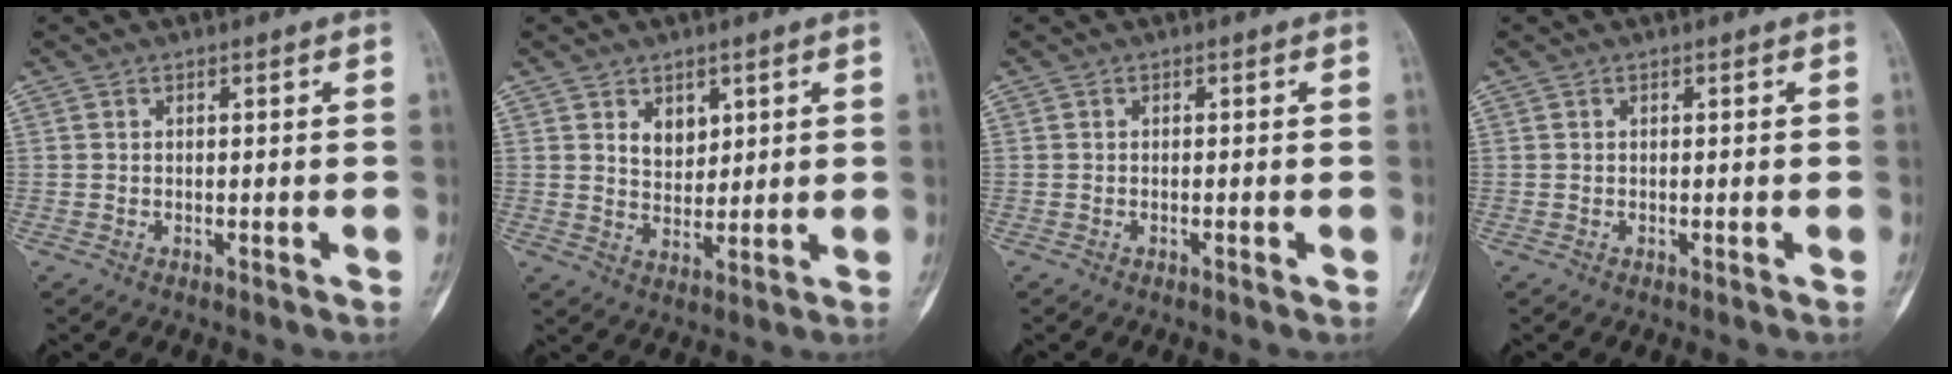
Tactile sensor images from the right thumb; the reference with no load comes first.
{"total": 4.7, "force": [2.2, 3.3, 2.6], "torque": [-0.020, -0.018, 0.043]}
{"total": 0.5, "force": [-0.3, 0.1, 0.4], "torque": [-0.008, 0.000, -0.005]}
{"total": 0.0}